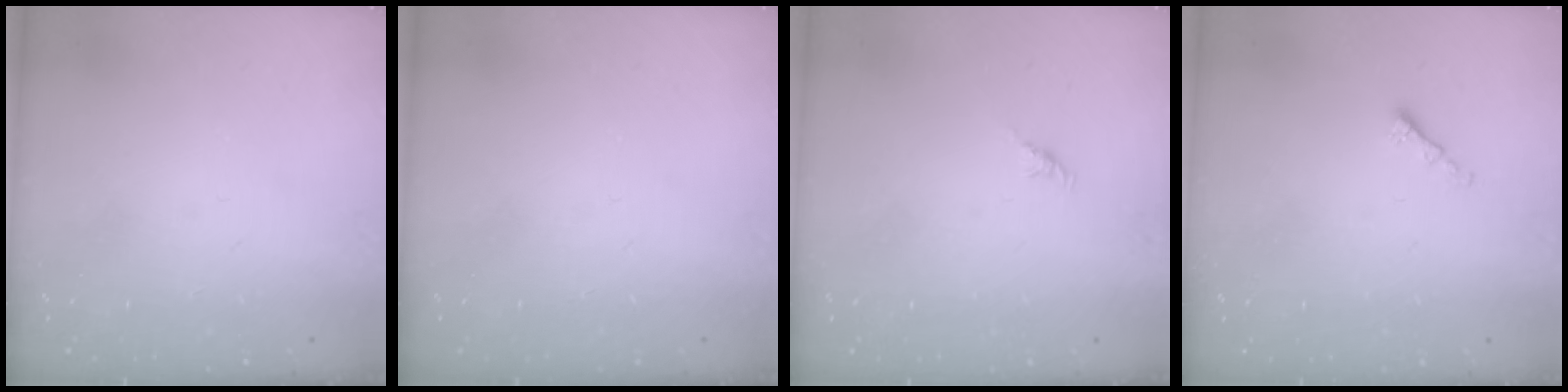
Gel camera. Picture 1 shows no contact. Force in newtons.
{"total": 0.0}
{"total": 2.1, "press": 2.0, "slide": 0.7}
{"total": 1.4, "press": 1.2, "slide": 0.6}